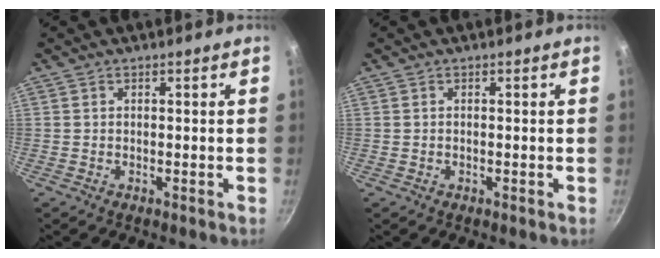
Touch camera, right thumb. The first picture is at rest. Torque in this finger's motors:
{"motor_torque": [0.24, -0.11, 0.18, -0.30, -0.03]}